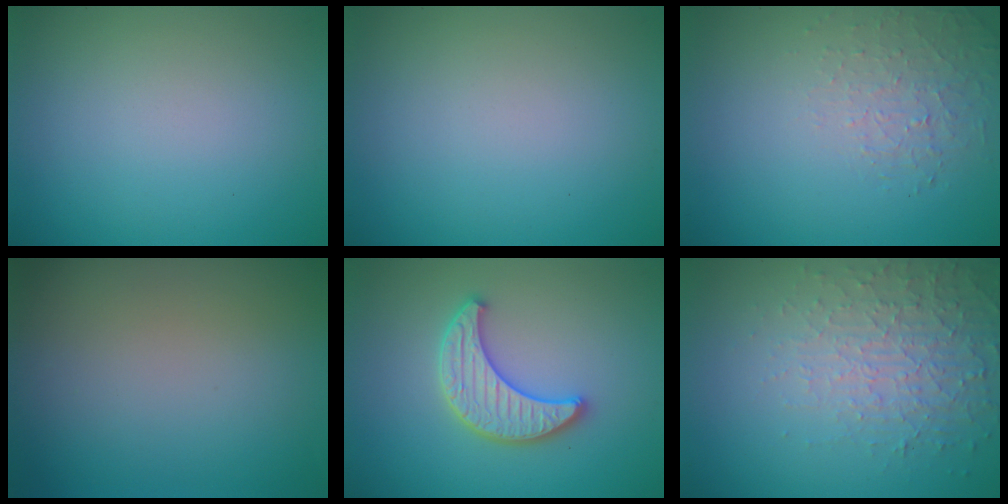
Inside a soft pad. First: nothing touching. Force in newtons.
{"total": 0.0}
{"total": 1.4, "press": 0.6, "slide": 1.3}
{"total": 0.0}
{"total": 3.8, "press": 3.7, "slide": 0.9}
{"total": 5.1, "press": 3.4, "slide": 3.8}